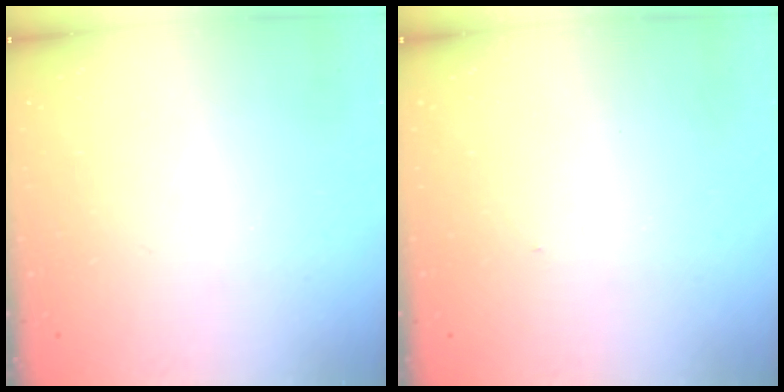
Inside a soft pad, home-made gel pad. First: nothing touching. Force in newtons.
{"total": 3.1, "press": 3.1, "slide": 0.5}